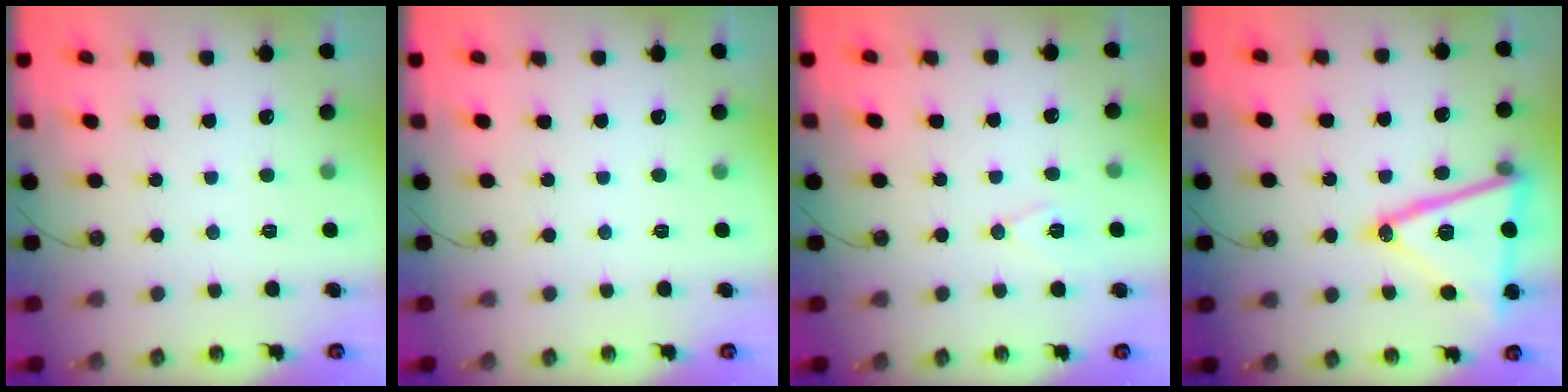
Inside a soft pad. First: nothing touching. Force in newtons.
{"total": 0.0}
{"total": 7.5, "press": 6.6, "slide": 3.6}
{"total": 20.4, "press": 20.1, "slide": 3.4}